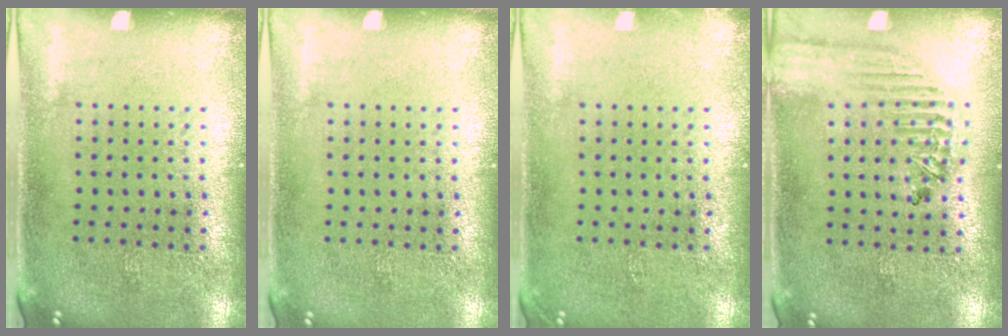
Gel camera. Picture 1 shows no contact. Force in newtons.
{"total": 0.0}
{"total": 0.6, "press": 0.6, "slide": 0.1}
{"total": 1.9, "press": 1.7, "slide": 0.8}